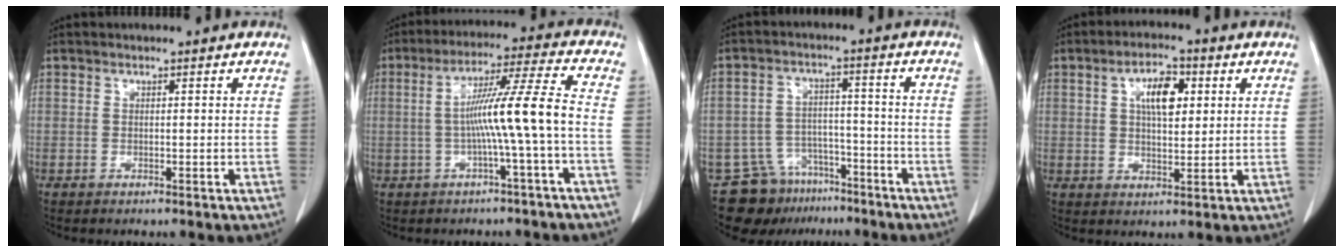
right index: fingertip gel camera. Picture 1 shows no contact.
{"total": 9.8, "force": [-1.6, -1.9, 9.5], "torque": [-0.165, 0.019, -0.025]}
{"total": 9.9, "force": [-7.4, 6.4, 1.7], "torque": [-0.026, 0.032, -0.113]}
{"total": 6.7, "force": [2.1, 2.9, 5.7], "torque": [-0.101, 0.010, 0.036]}